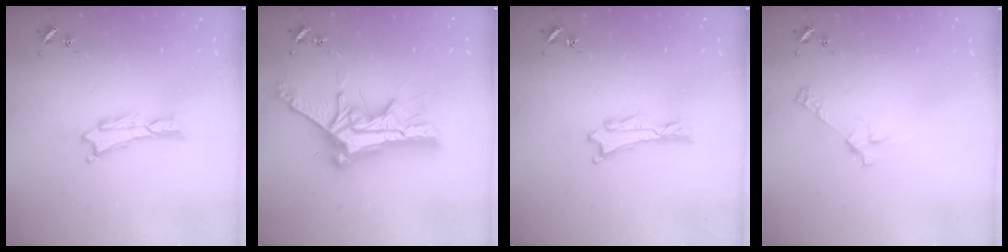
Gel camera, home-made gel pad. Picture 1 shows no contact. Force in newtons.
{"total": 11.9, "press": 11.9, "slide": 1.0}
{"total": 0.6, "press": 0.6, "slide": 0.1}
{"total": 2.9, "press": 2.9, "slide": 0.2}